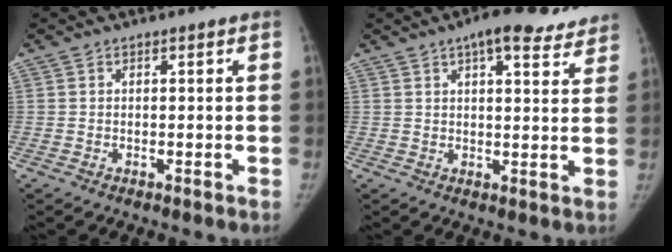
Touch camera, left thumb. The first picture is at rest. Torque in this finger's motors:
{"motor_torque": [0.42, -0.17, 0.55, -0.53, 0.04]}